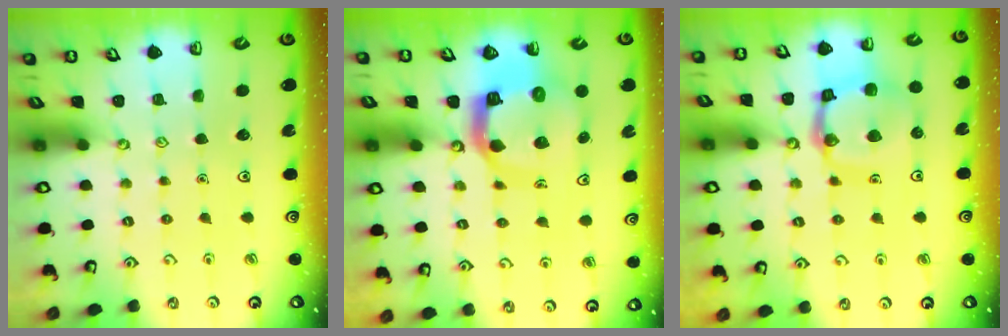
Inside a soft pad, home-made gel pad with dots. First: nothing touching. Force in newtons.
{"total": 11.1, "press": 11.0, "slide": 1.5}
{"total": 13.5, "press": 13.5, "slide": 1.4}